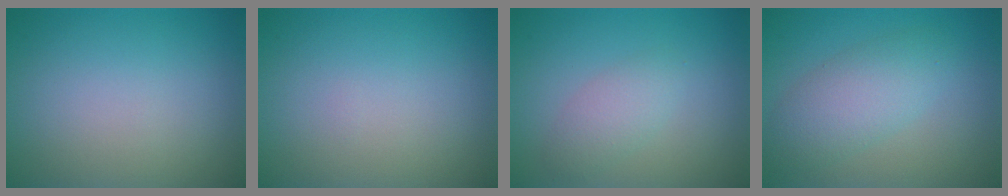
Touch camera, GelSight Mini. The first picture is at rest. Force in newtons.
{"total": 0.0}
{"total": 2.1, "press": 2.1, "slide": 0.1}
{"total": 4.1, "press": 4.1, "slide": 0.2}